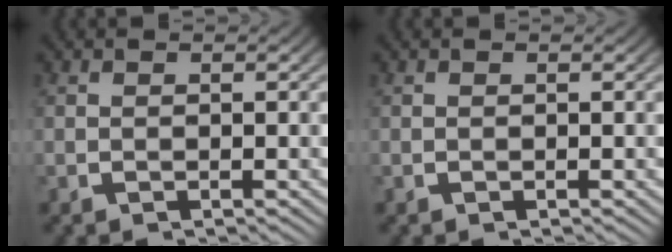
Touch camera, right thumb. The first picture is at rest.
{"total": 0.0}